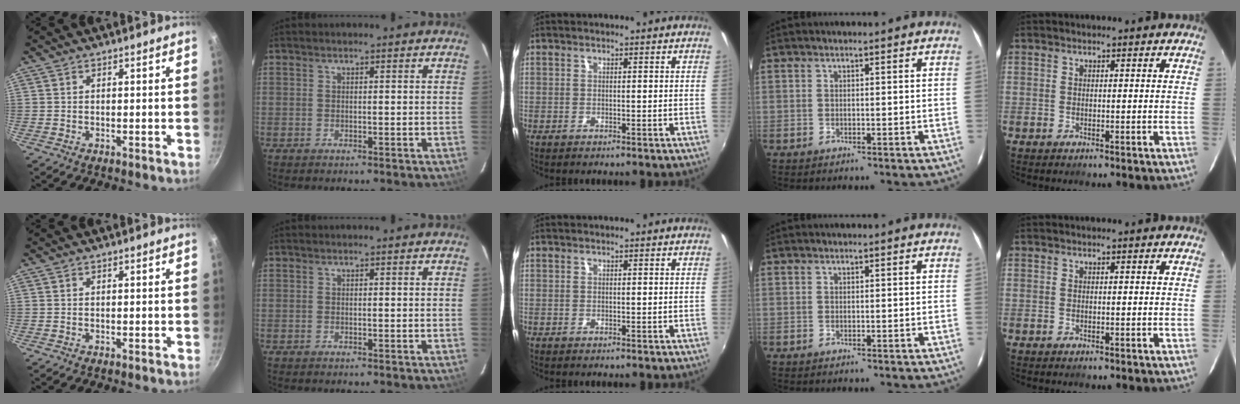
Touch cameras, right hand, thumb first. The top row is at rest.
{}